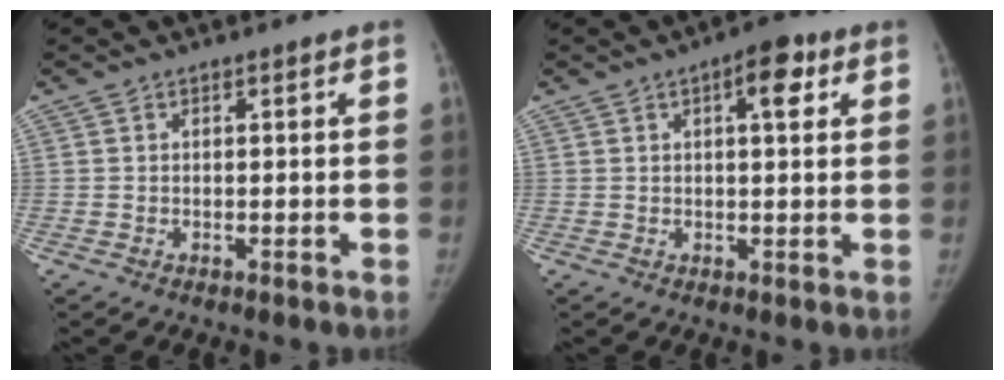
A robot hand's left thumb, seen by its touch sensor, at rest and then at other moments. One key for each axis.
{"total": 5.5, "fx": 2.2, "fy": 2.2, "fz": 4.6, "tx": -0.052, "ty": 0.001, "tz": 0.024}